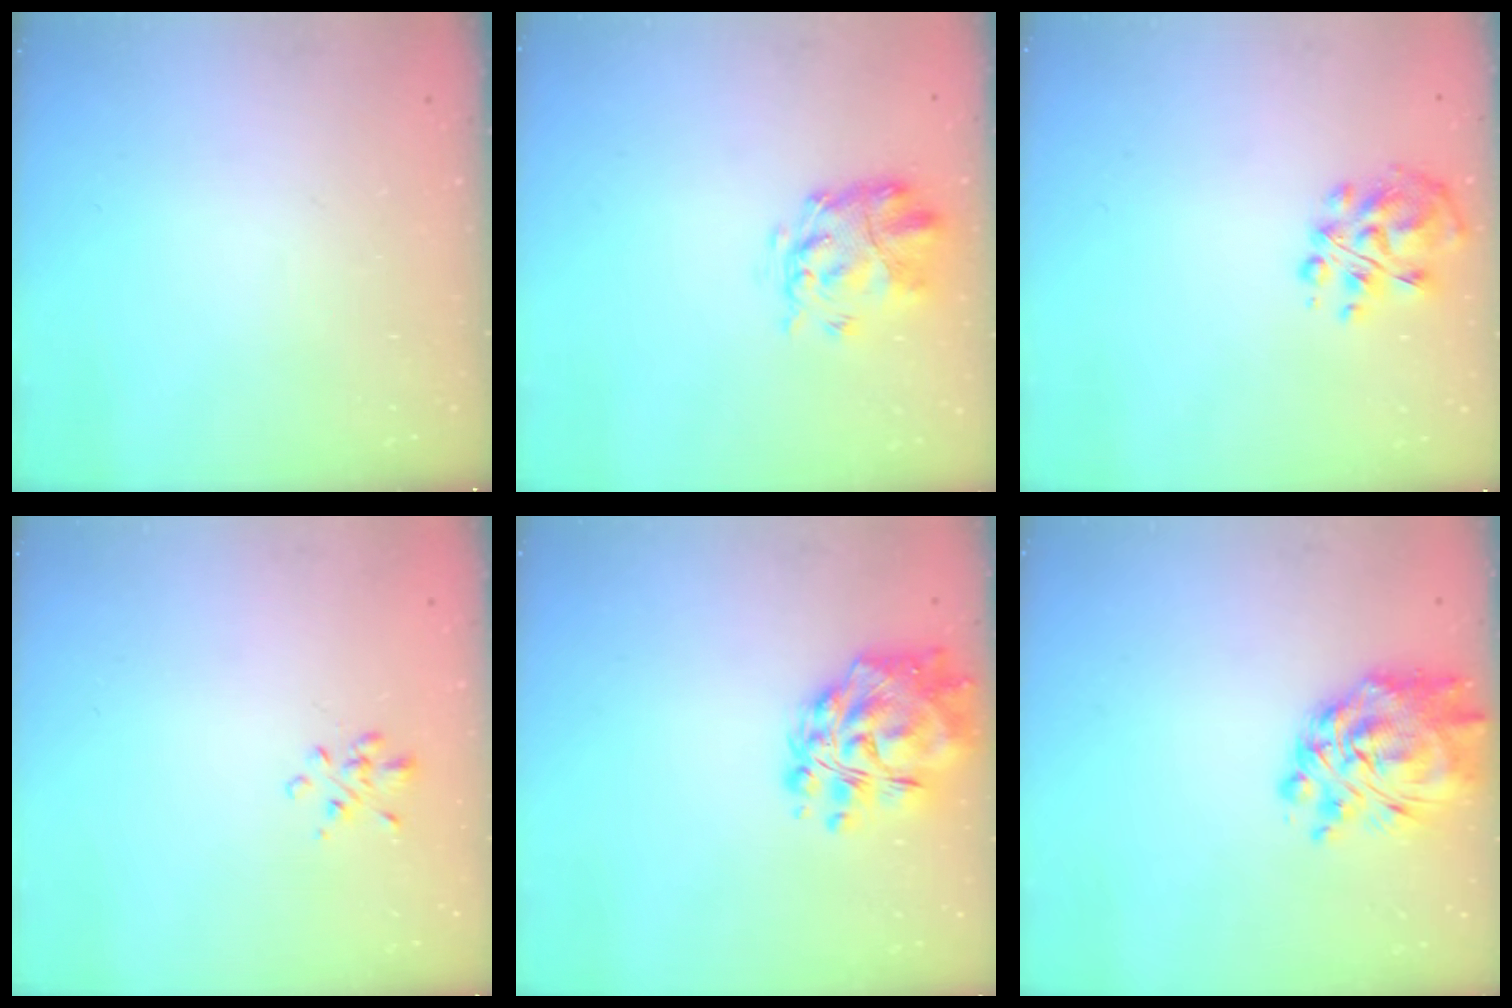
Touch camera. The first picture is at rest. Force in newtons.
{"total": 3.8, "press": 3.5, "slide": 1.7}
{"total": 8.3, "press": 8.1, "slide": 1.9}
{"total": 1.4, "press": 1.3, "slide": 0.6}
{"total": 13.4, "press": 12.5, "slide": 4.7}
{"total": 11.4, "press": 10.5, "slide": 4.5}